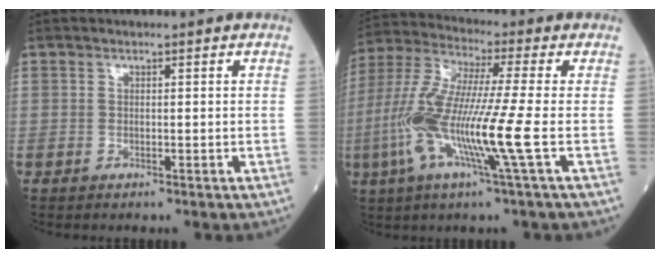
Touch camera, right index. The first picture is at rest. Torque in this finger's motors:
{"motor_torque": [2.11, -0.03, 1.05, 0.21]}